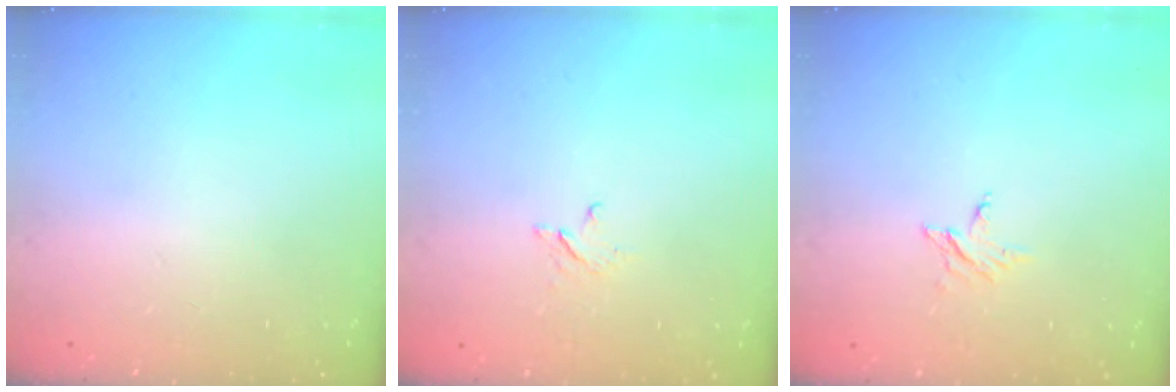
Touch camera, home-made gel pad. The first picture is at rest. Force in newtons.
{"total": 2.6, "press": 2.6, "slide": 0.3}
{"total": 2.7, "press": 2.7, "slide": 0.3}